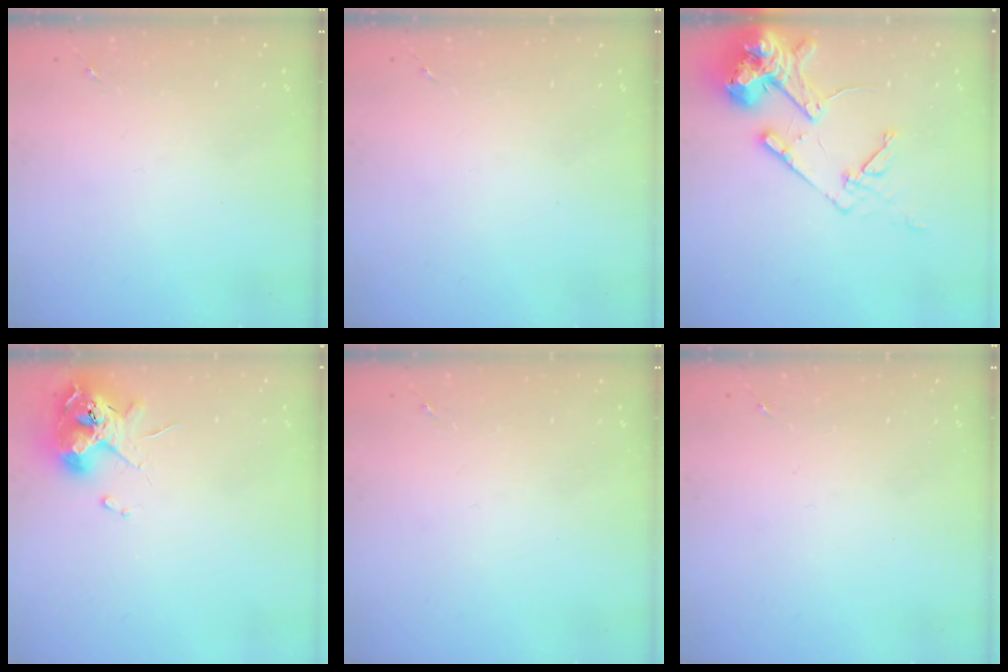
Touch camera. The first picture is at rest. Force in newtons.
{"total": 0.0}
{"total": 16.6, "press": 16.5, "slide": 2.3}
{"total": 10.9, "press": 10.8, "slide": 1.8}
{"total": 0.0}
{"total": 0.0}